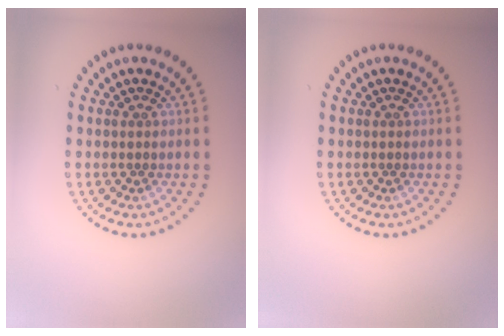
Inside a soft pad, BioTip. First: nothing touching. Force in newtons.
{"total": 0.0}